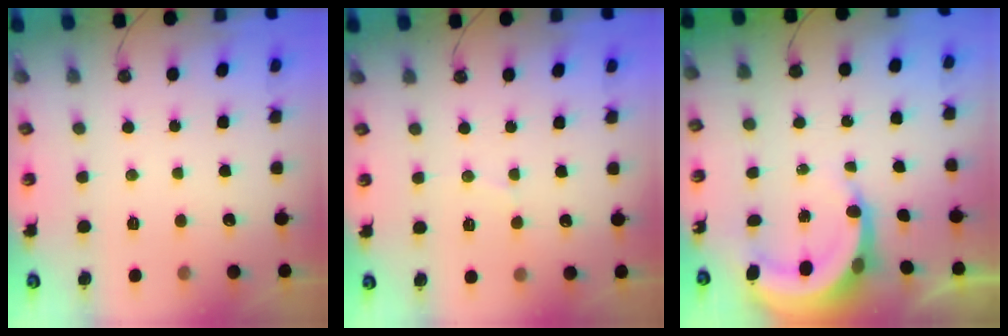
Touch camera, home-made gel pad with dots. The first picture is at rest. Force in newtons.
{"total": 3.9, "press": 3.9, "slide": 0.3}
{"total": 6.5, "press": 6.5, "slide": 1.0}